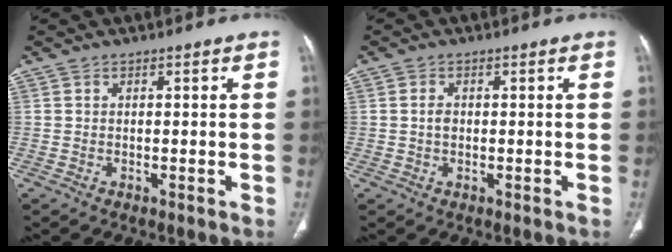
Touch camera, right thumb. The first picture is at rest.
{"total": 1.8, "force": [0.1, 1.3, 1.3], "torque": [-0.024, 0.003, 0.001]}